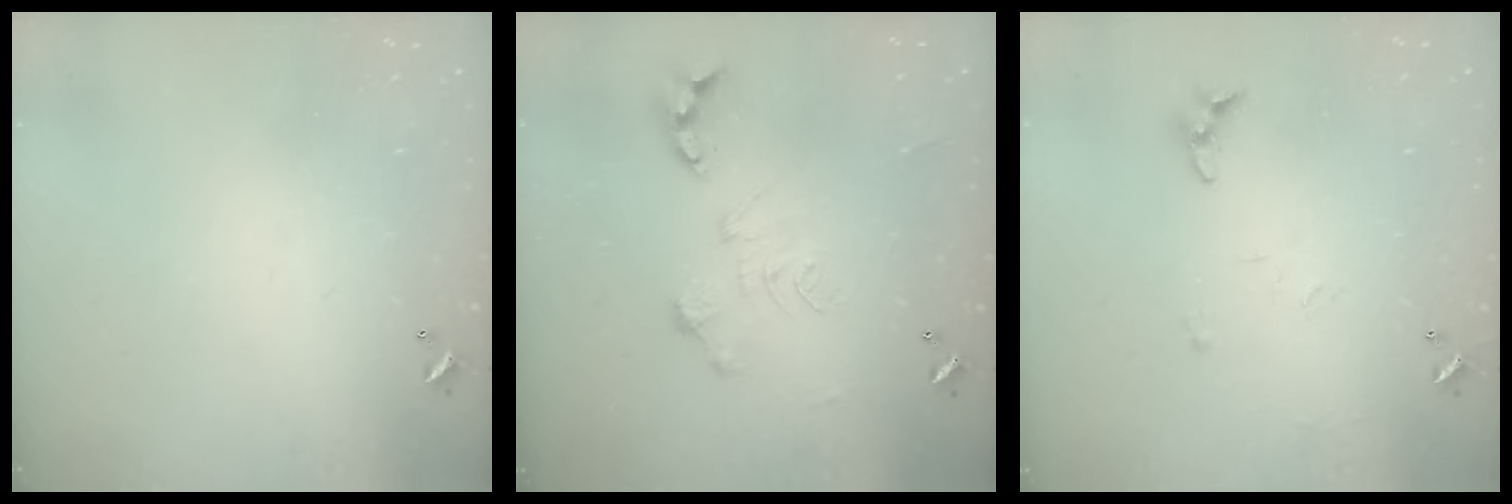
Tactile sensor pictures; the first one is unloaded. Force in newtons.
{"total": 0.0}
{"total": 7.9, "press": 7.9, "slide": 0.5}